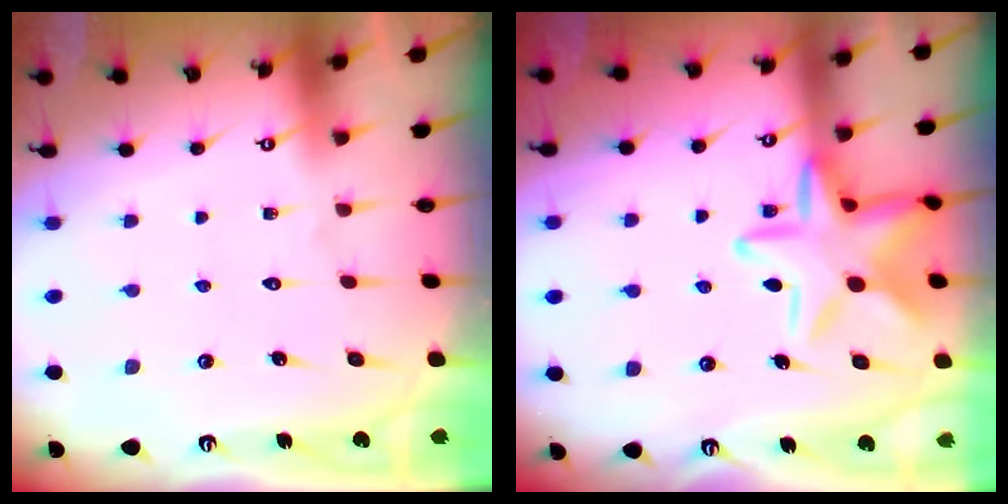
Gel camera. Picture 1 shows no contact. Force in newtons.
{"total": 14.9, "press": 14.9, "slide": 0.6}